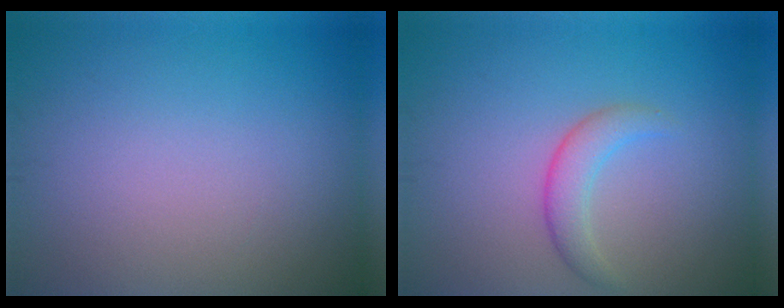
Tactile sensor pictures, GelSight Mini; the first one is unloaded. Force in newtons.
{"total": 2.4, "press": 2.4, "slide": 0.1}